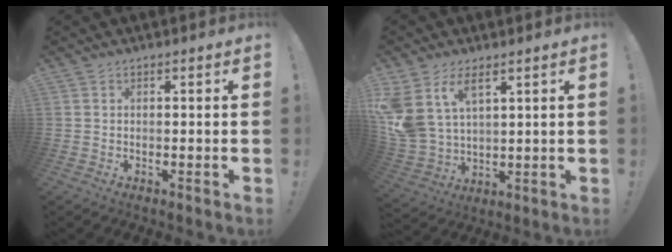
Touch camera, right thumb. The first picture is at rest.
{"total": 11.7, "force": [6.4, 6.7, 7.1], "torque": [-0.161, -0.040, 0.123]}